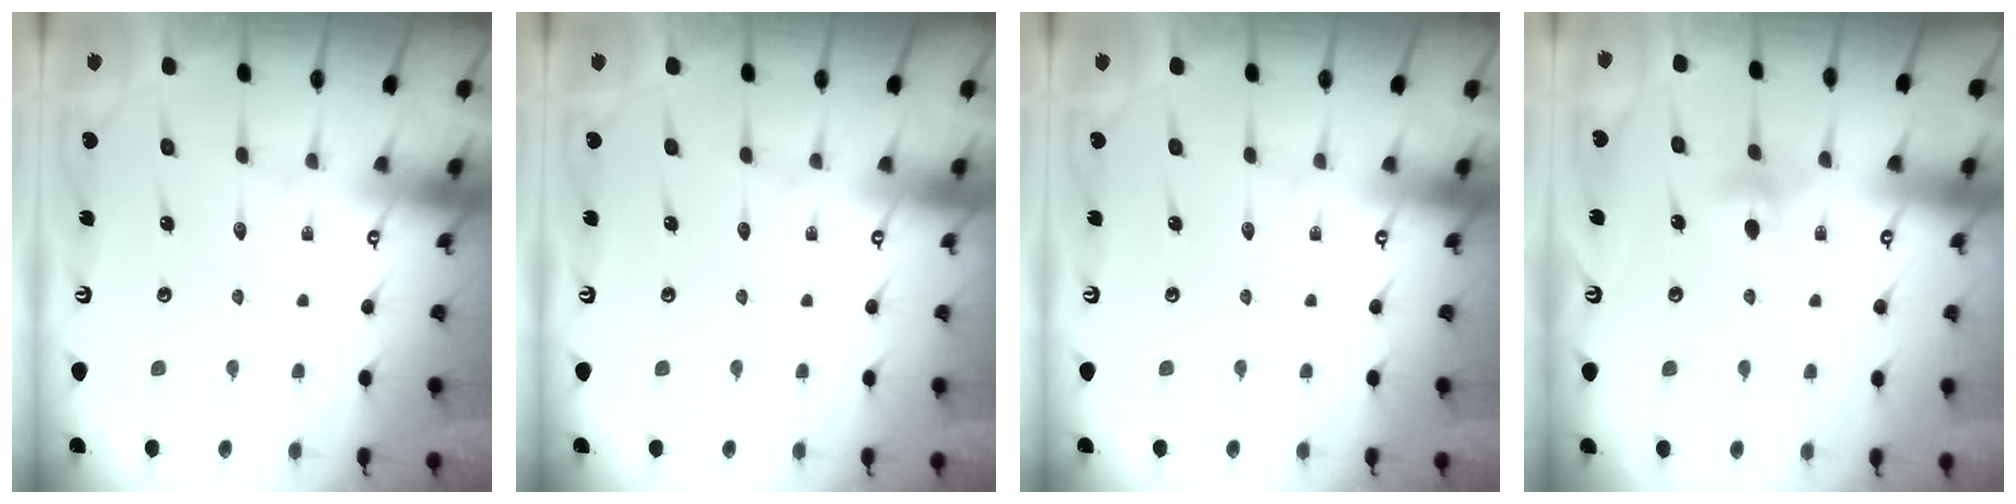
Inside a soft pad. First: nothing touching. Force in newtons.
{"total": 0.0}
{"total": 0.0}
{"total": 4.0, "press": 4.0, "slide": 0.9}